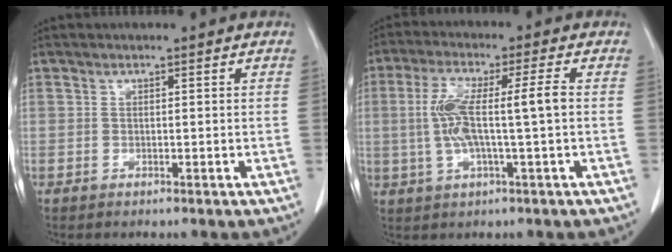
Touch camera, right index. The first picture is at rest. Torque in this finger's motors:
{"motor_torque": [0.38, 0.02, 0.28, 0.16]}